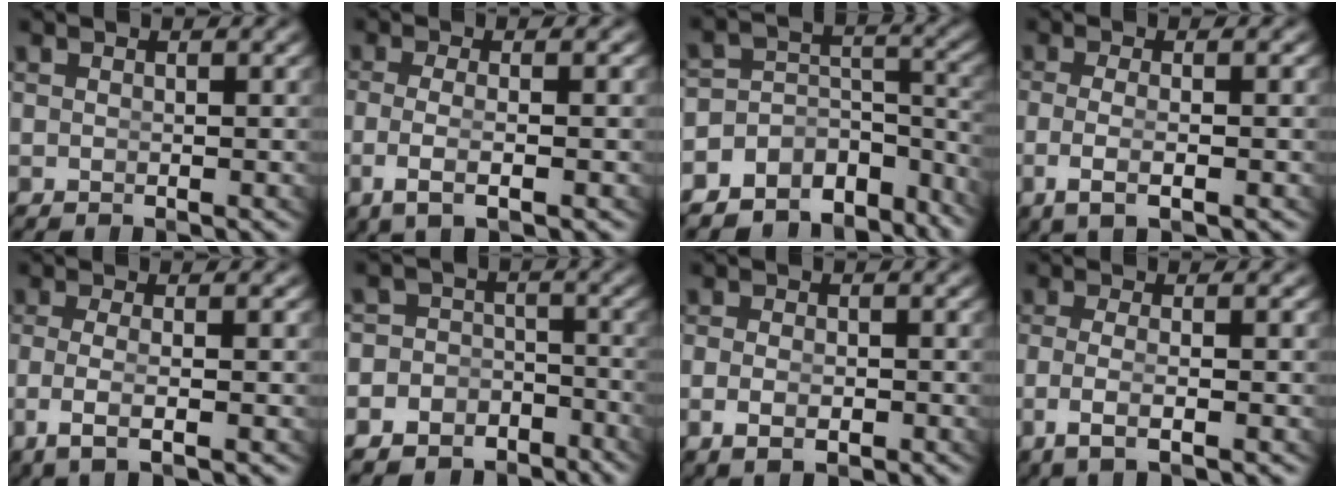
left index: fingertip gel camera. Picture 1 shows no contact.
{"total": 3.8, "force": [-1.2, 0.7, 3.5], "torque": [-0.081, -0.016, -0.007]}
{"total": 12.6, "force": [-8.4, 8.1, 4.6], "torque": [-0.092, -0.038, -0.127]}
{"total": 3.5, "force": [-1.3, 0.5, 3.3], "torque": [-0.077, -0.015, -0.008]}
{"total": 3.8, "force": [-1.2, 0.7, 3.6], "torque": [-0.081, -0.016, -0.007]}
{"total": 8.9, "force": [-5.2, 7.2, 1.5], "torque": [-0.032, -0.030, -0.096]}
{"total": 2.5, "force": [-1.5, 1.0, 1.8], "torque": [-0.037, -0.015, -0.013]}
{"total": 3.6, "force": [-1.4, 0.5, 3.2], "torque": [-0.075, -0.016, -0.011]}